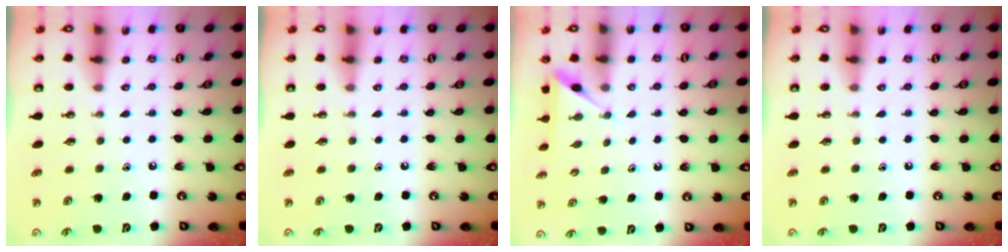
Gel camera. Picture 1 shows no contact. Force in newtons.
{"total": 0.0}
{"total": 2.5, "press": 2.5, "slide": 0.2}
{"total": 0.0}